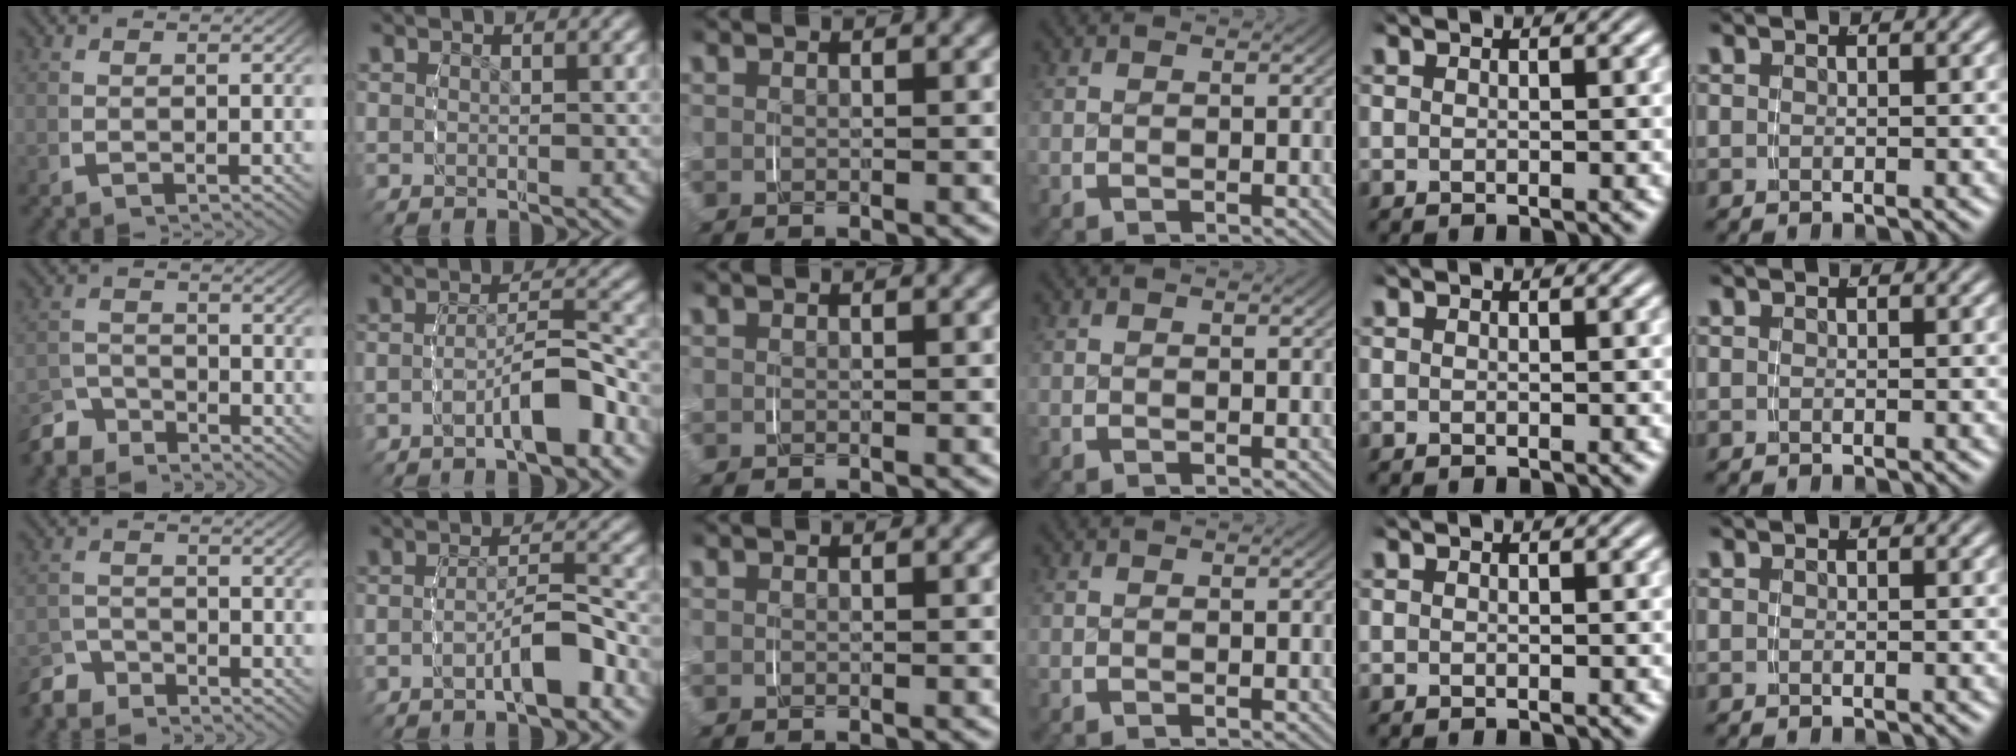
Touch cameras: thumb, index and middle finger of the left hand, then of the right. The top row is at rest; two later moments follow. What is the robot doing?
{"motion": "grasp_and_lifting", "object": "lipstick"}